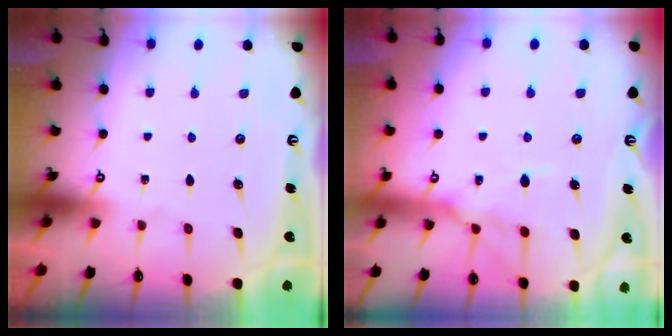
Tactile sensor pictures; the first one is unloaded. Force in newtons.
{"total": 11.5, "press": 11.4, "slide": 1.1}